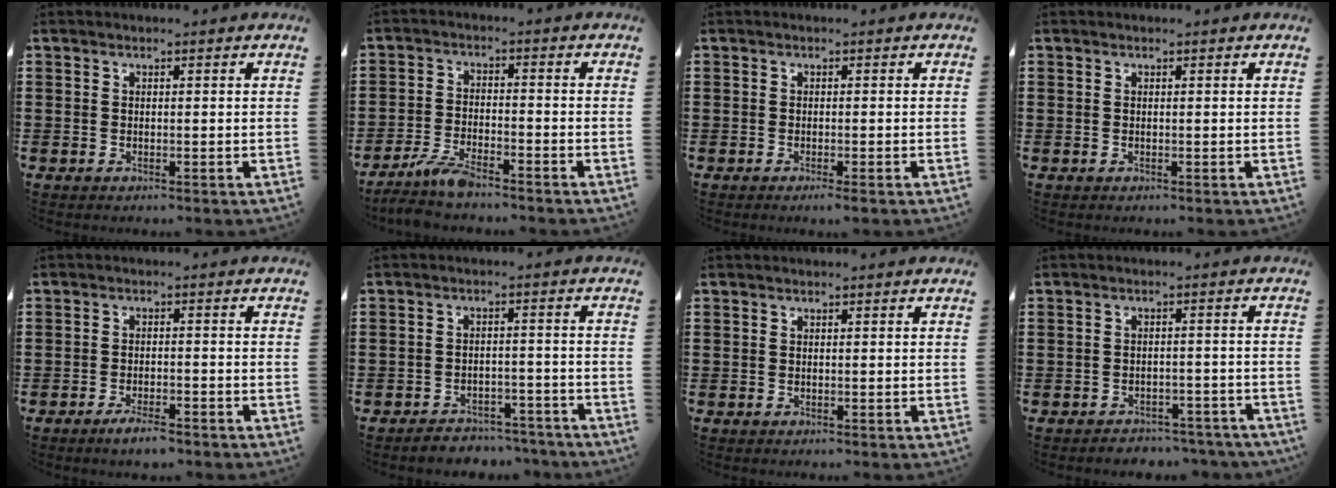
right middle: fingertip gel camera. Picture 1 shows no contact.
{"total": 4.9, "force": [-4.1, 0.7, 2.5], "torque": [-0.061, -0.005, -0.084]}
{"total": 1.0, "force": [-0.6, 0.0, 0.8], "torque": [-0.013, -0.003, -0.011]}
{"total": 0.0}
{"total": 2.9, "force": [-2.2, 0.5, 1.7], "torque": [-0.036, 0.000, -0.042]}
{"total": 3.5, "force": [-3.4, 0.6, -0.1], "torque": [-0.005, 0.004, -0.074]}
{"total": 0.0}
{"total": 2.7, "force": [-2.7, 0.5, -0.1], "torque": [-0.005, 0.002, -0.058]}